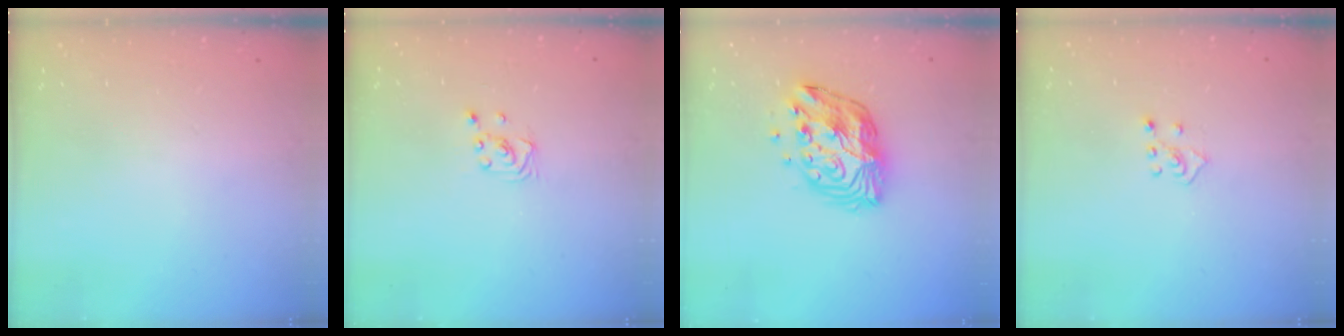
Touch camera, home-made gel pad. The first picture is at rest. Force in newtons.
{"total": 2.0, "press": 2.0, "slide": 0.1}
{"total": 12.9, "press": 12.9, "slide": 0.9}
{"total": 2.3, "press": 2.3, "slide": 0.5}